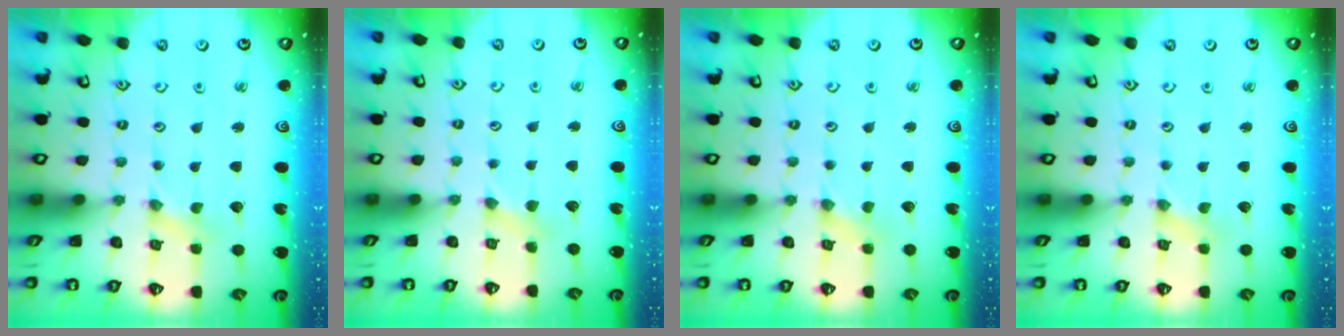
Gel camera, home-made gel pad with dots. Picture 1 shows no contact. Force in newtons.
{"total": 2.8, "press": 2.7, "slide": 0.5}
{"total": 0.0}
{"total": 0.0}